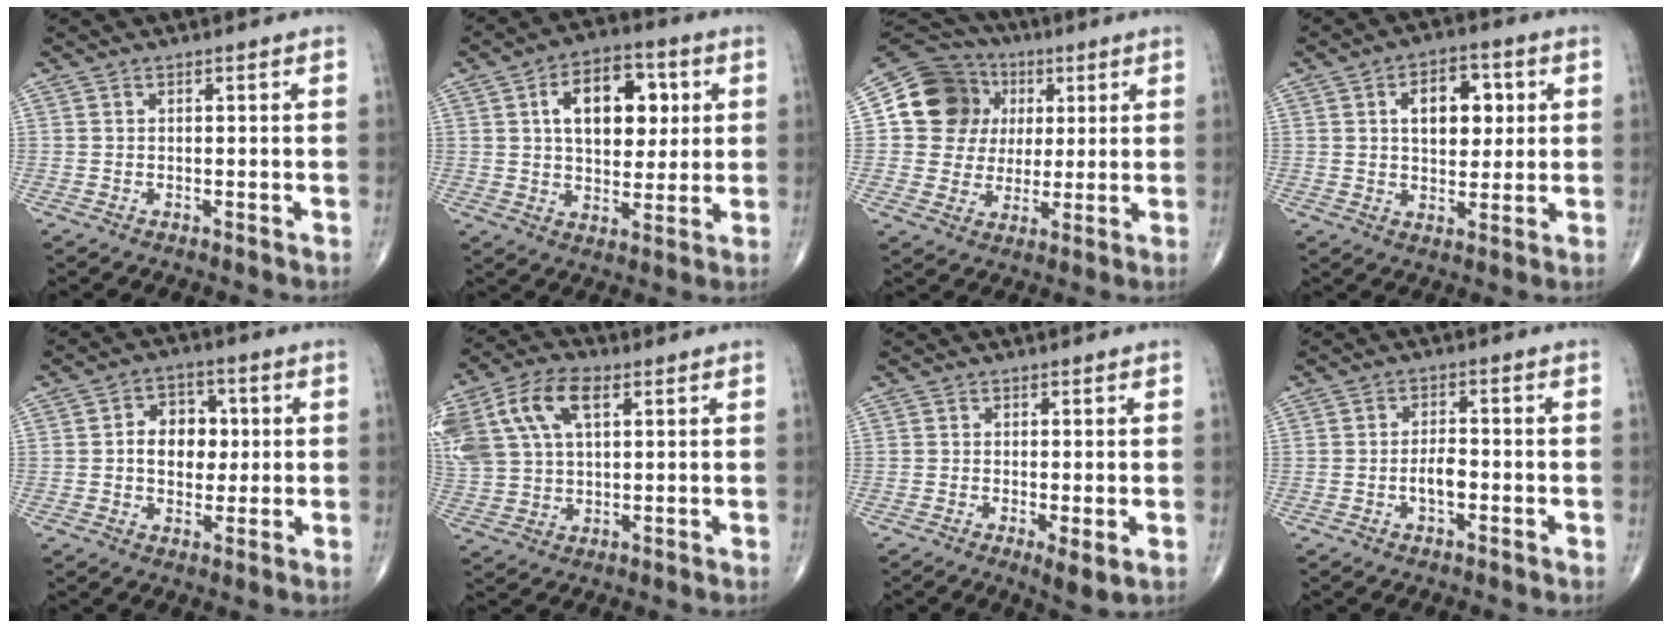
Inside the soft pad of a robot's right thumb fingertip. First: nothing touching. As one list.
[{"total": 14.5, "force": [3.7, 8.7, 11.0], "torque": [-0.130, 0.003, 0.056]}, {"total": 15.0, "force": [3.6, 13.5, 5.5], "torque": [-0.064, 0.016, 0.063]}, {"total": 10.3, "force": [2.5, 6.2, 7.8], "torque": [-0.078, -0.001, 0.037]}, {"total": 8.8, "force": [0.7, 6.4, 5.9], "torque": [-0.051, 0.010, 0.007]}, {"total": 18.6, "force": [6.9, 11.2, 13.2], "torque": [-0.306, 0.022, 0.128]}, {"total": 3.7, "force": [-0.9, 1.0, 3.5], "torque": [-0.063, -0.014, -0.017]}, {"total": 3.8, "force": [-1.1, 1.9, 3.2], "torque": [-0.052, 0.009, -0.021]}]